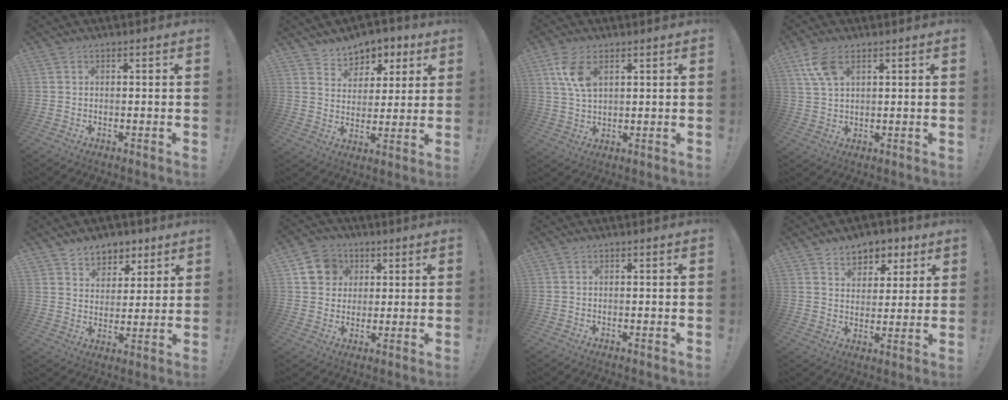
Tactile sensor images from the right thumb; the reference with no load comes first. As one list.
[{"total": 7.1, "force": [4.9, 5.2, 0.5], "torque": [0.001, -0.045, 0.095]}, {"total": 8.3, "force": [3.7, 4.4, 6.0], "torque": [-0.119, -0.012, 0.067]}, {"total": 7.5, "force": [3.8, 3.5, 5.4], "torque": [-0.106, -0.010, 0.073]}, {"total": 8.0, "force": [5.7, 5.5, 0.7], "torque": [-0.003, -0.050, 0.113]}, {"total": 10.3, "force": [3.6, 9.0, 3.4], "torque": [-0.042, -0.012, 0.075]}, {"total": 0.0}, {"total": 7.9, "force": [5.2, 5.5, 2.0], "torque": [-0.016, -0.039, 0.099]}]